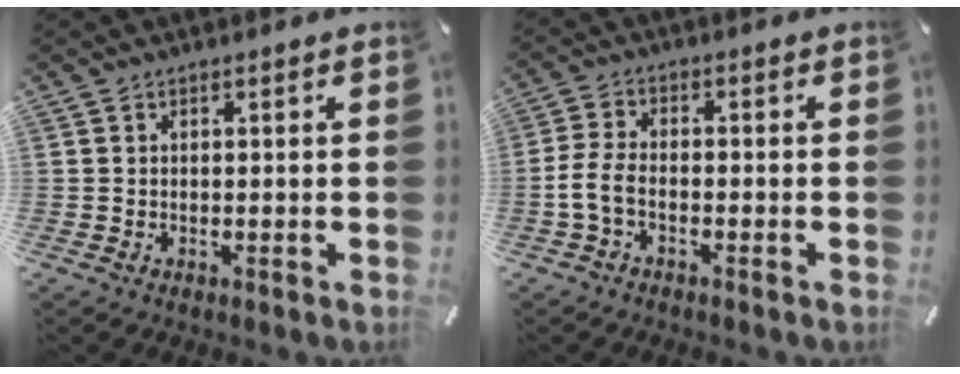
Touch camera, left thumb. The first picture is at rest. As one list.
[{"total": 5.2, "force": [-2.3, 2.5, 3.9], "torque": [-0.097, -0.001, -0.048]}]